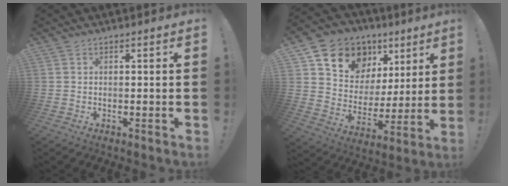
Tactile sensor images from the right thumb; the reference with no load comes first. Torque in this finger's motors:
{"motor_torque": [0.92, 3.08, 0.36, -0.07, 0.07]}